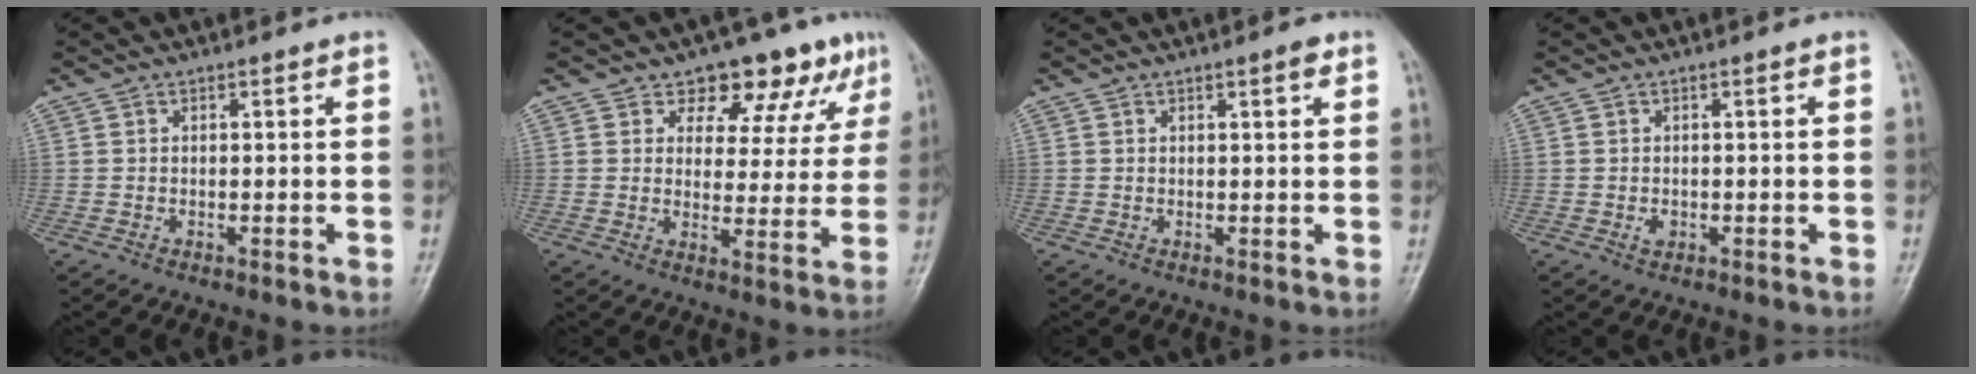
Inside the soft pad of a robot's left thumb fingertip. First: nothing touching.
{"total": 11.7, "force": [7.8, 6.8, 5.5], "torque": [-0.019, -0.037, 0.094]}
{"total": 1.7, "force": [1.0, 0.4, 1.4], "torque": [-0.021, -0.003, 0.013]}
{"total": 1.4, "force": [-0.3, 1.0, 0.9], "torque": [-0.011, 0.000, -0.005]}